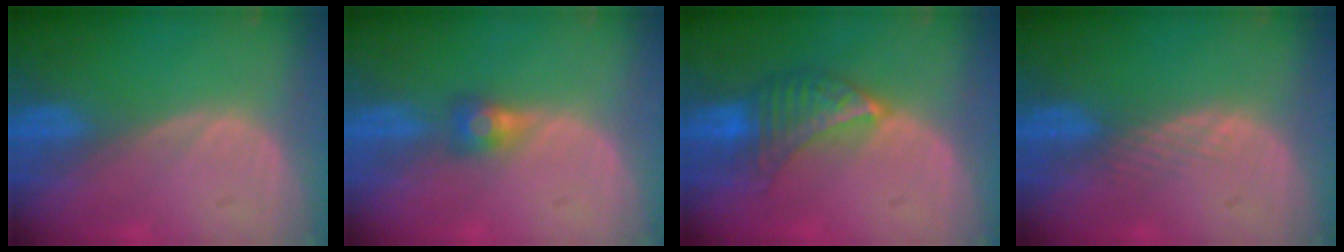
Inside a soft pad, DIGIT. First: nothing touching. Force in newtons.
{"total": 2.7, "press": 2.5, "slide": 0.9}
{"total": 7.0, "press": 6.4, "slide": 2.9}
{"total": 1.6, "press": 1.6, "slide": 0.1}